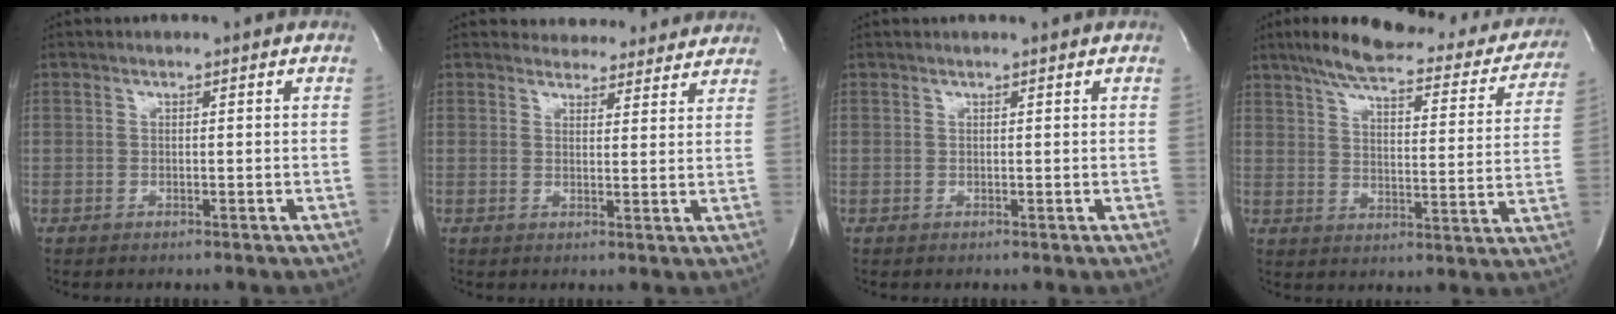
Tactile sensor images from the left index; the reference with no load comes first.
{"total": 7.9, "force": [7.5, 2.5, 0.7], "torque": [0.010, 0.000, 0.077]}
{"total": 1.8, "force": [1.6, 0.0, 0.8], "torque": [-0.008, 0.012, 0.021]}
{"total": 25.0, "force": [20.9, 6.2, 12.2], "torque": [-0.175, -0.004, 0.261]}